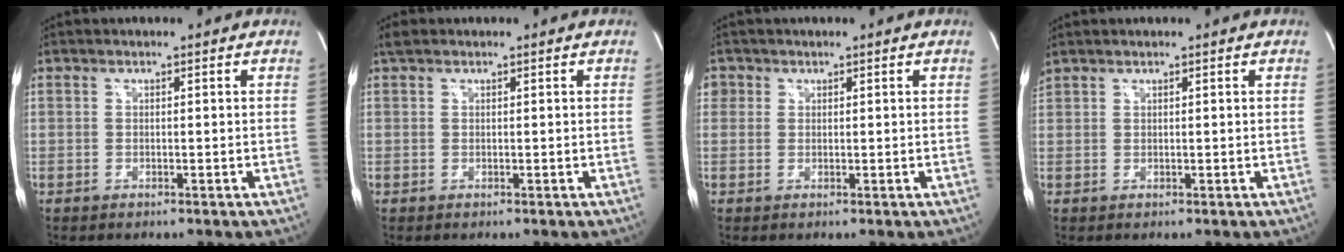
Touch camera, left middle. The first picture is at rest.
{"total": 1.2, "force": [1.0, 0.6, 0.4], "torque": [-0.014, 0.013, 0.018]}
{"total": 2.0, "force": [0.9, 1.8, 0.3], "torque": [0.004, 0.006, 0.015]}
{"total": 1.7, "force": [1.5, -0.2, 0.8], "torque": [-0.027, 0.028, 0.036]}